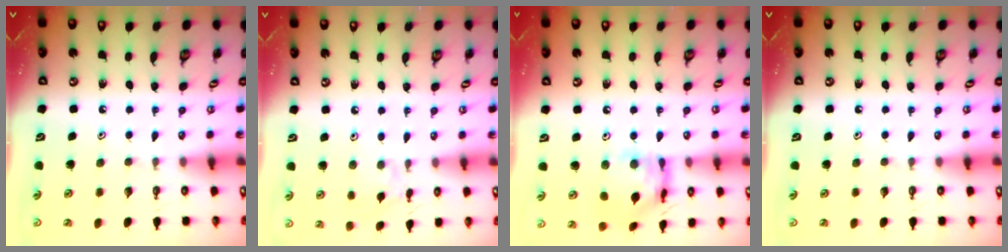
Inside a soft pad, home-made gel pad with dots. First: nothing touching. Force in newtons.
{"total": 3.5, "press": 3.4, "slide": 0.6}
{"total": 13.2, "press": 13.2, "slide": 1.3}
{"total": 0.0}